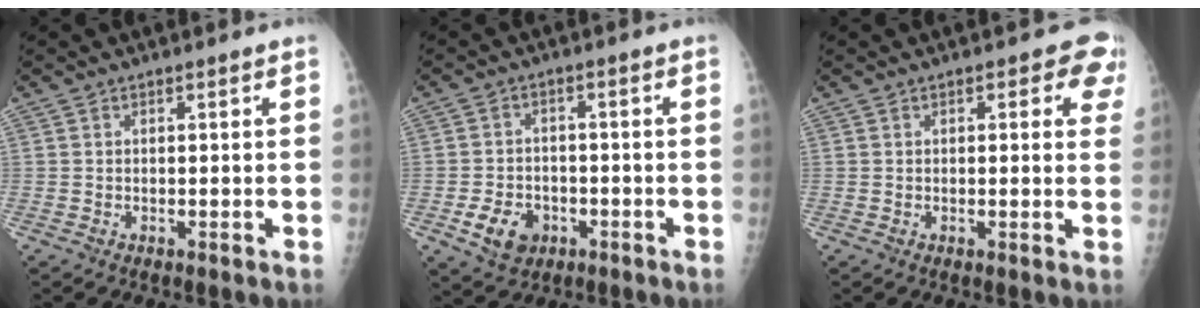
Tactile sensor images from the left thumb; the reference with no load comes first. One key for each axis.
{"total": 7.0, "fx": -2.8, "fy": 5.4, "fz": 3.5, "tx": -0.047, "ty": 0.013, "tz": -0.042}
{"total": 5.4, "fx": 2.6, "fy": 2.9, "fz": 3.7, "tx": 0.002, "ty": -0.003, "tz": 0.018}